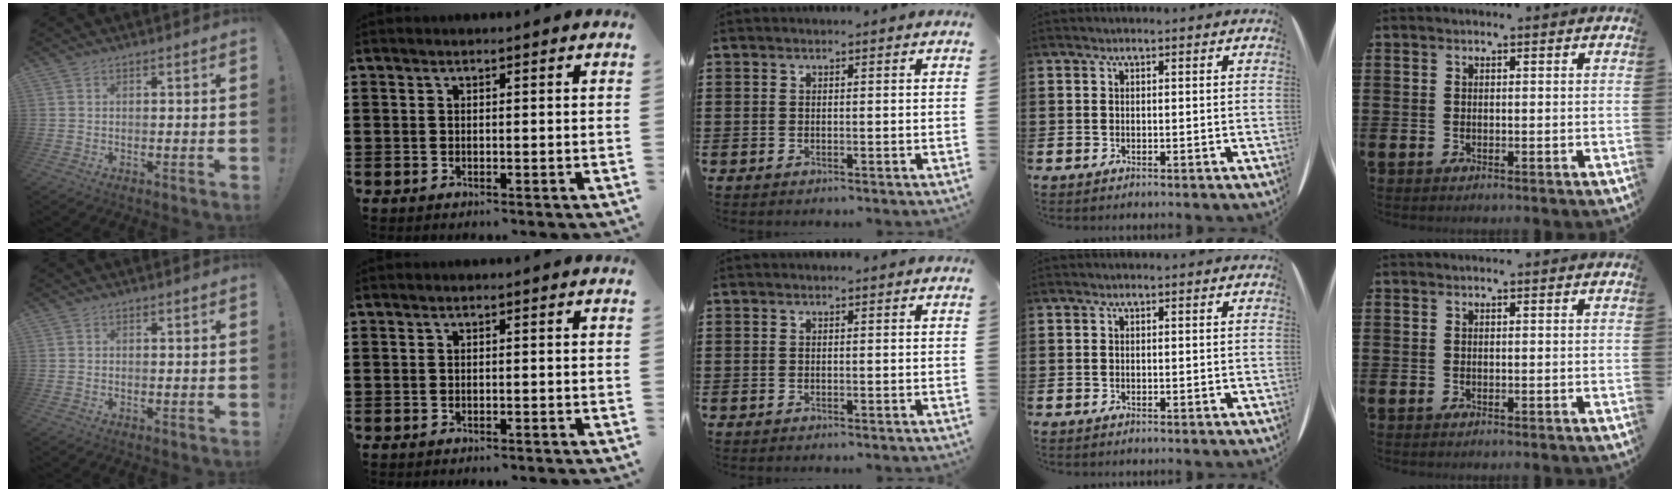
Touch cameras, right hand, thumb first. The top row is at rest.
{"index": {"total": 0.6, "force": [-0.6, 0.0, 0.1], "torque": [-0.003, -0.002, -0.012]}}